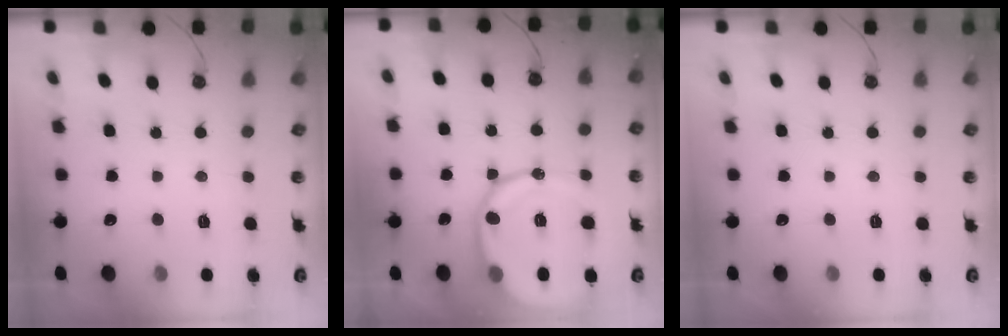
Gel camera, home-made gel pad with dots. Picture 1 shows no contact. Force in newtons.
{"total": 16.6, "press": 16.5, "slide": 2.0}
{"total": 0.0}